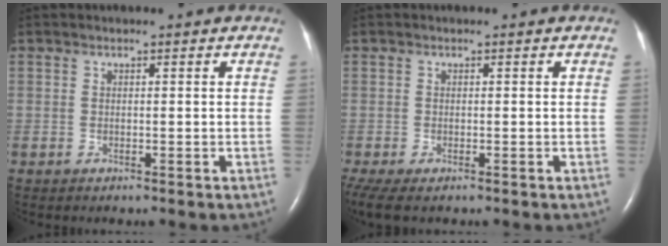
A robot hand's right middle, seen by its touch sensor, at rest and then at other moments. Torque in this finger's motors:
{"motor_torque": [0.40, -0.36, 0.16, 0.06]}